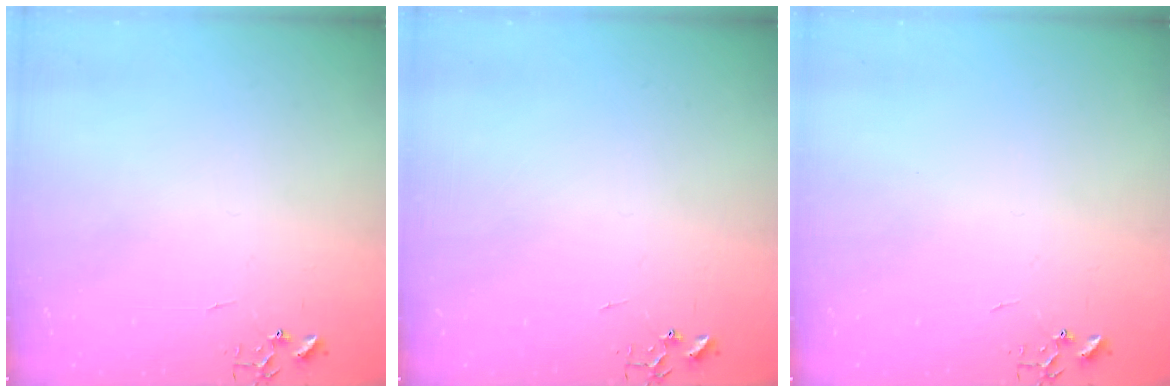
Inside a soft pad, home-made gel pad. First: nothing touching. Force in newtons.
{"total": 0.0}
{"total": 0.0}